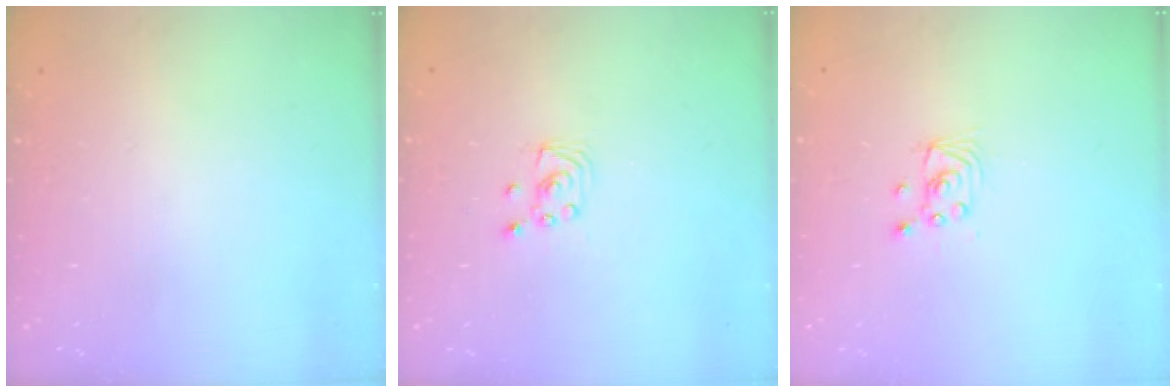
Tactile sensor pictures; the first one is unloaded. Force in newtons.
{"total": 2.2, "press": 2.2, "slide": 0.2}
{"total": 2.5, "press": 2.5, "slide": 0.1}